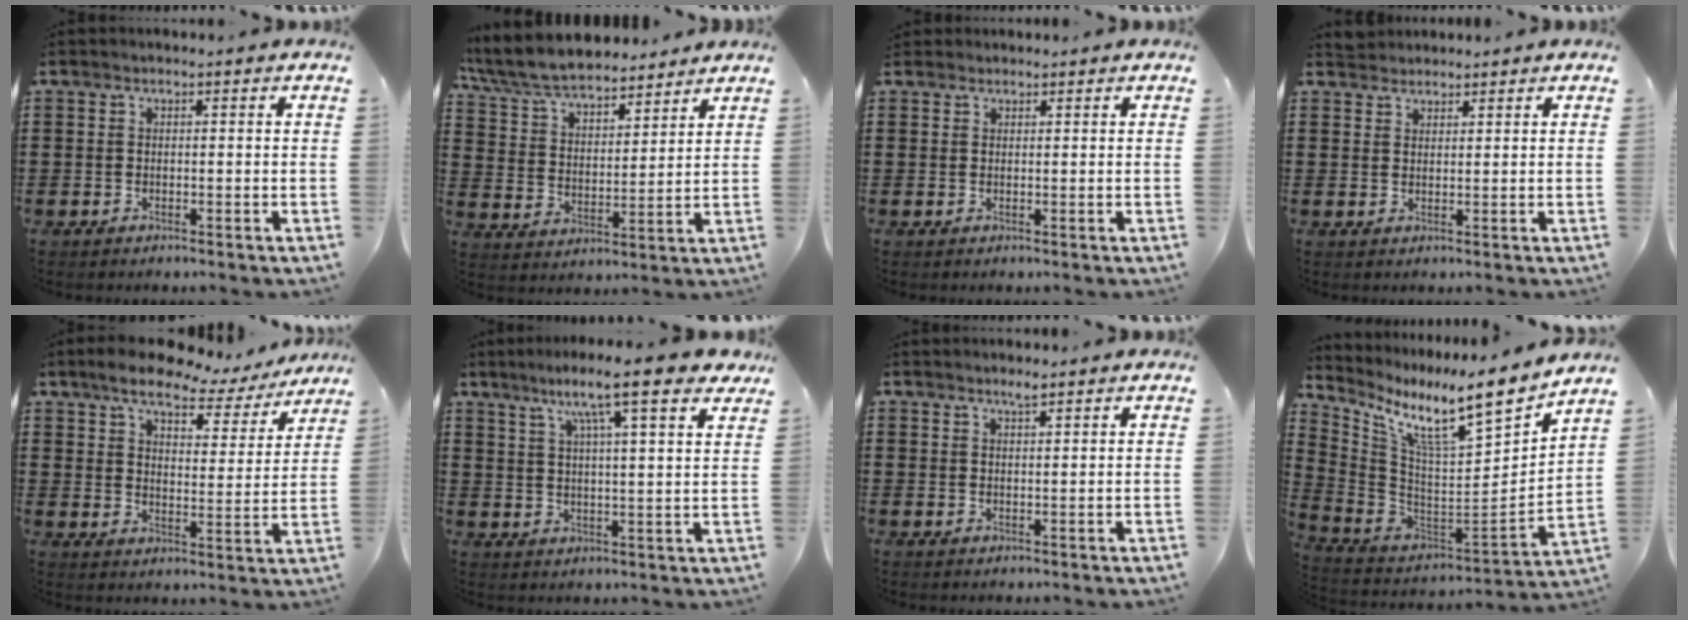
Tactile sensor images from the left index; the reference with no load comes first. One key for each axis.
{"total": 8.1, "fx": 7.5, "fy": 1.5, "fz": 2.7, "tx": -0.085, "ty": -0.035, "tz": 0.135}
{"total": 1.2, "fx": 1.0, "fy": 0.5, "fz": 0.0, "tx": -0.004, "ty": 0.003, "tz": 0.021}
{"total": 1.9, "fx": 1.8, "fy": 0.6, "fz": -0.3, "tx": 0.000, "ty": 0.003, "tz": 0.037}
{"total": 7.3, "fx": 6.3, "fy": 2.0, "fz": 3.0, "tx": -0.073, "ty": -0.032, "tz": 0.104}
{"total": 9.6, "fx": 6.9, "fy": 0.8, "fz": 6.6, "tx": -0.127, "ty": -0.023, "tz": 0.110}
{"total": 1.6, "fx": 1.4, "fy": 0.1, "fz": 0.7, "tx": -0.017, "ty": 0.000, "tz": 0.026}
{"total": 11.8, "fx": 8.1, "fy": 1.5, "fz": 8.4, "tx": -0.169, "ty": -0.067, "tz": 0.126}